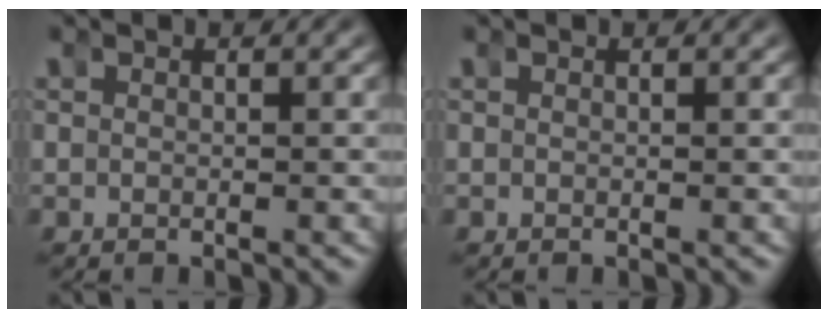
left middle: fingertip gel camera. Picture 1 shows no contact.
{"total": 0.0}